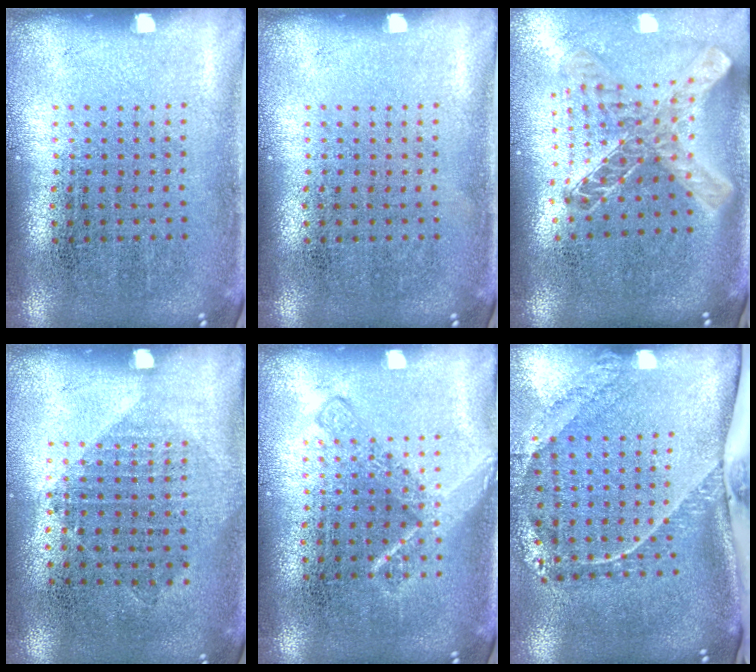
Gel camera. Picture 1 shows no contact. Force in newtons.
{"total": 0.0}
{"total": 1.6, "press": 1.4, "slide": 0.8}
{"total": 1.1, "press": 0.9, "slide": 0.5}
{"total": 2.4, "press": 2.4, "slide": 0.4}
{"total": 2.5, "press": 1.7, "slide": 1.9}